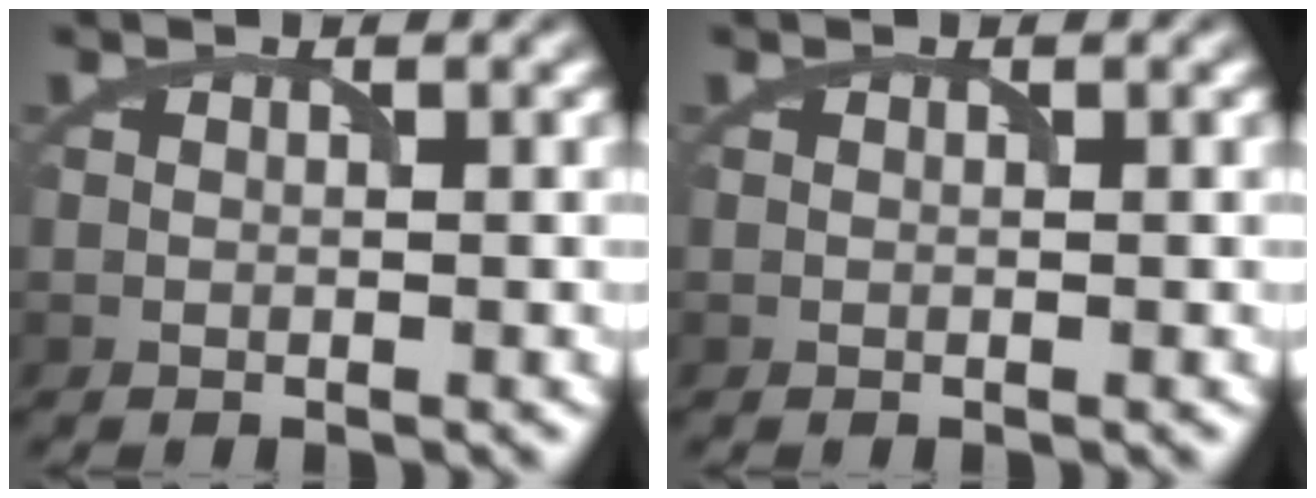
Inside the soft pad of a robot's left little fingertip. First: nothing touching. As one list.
[{"total": 0.0}]